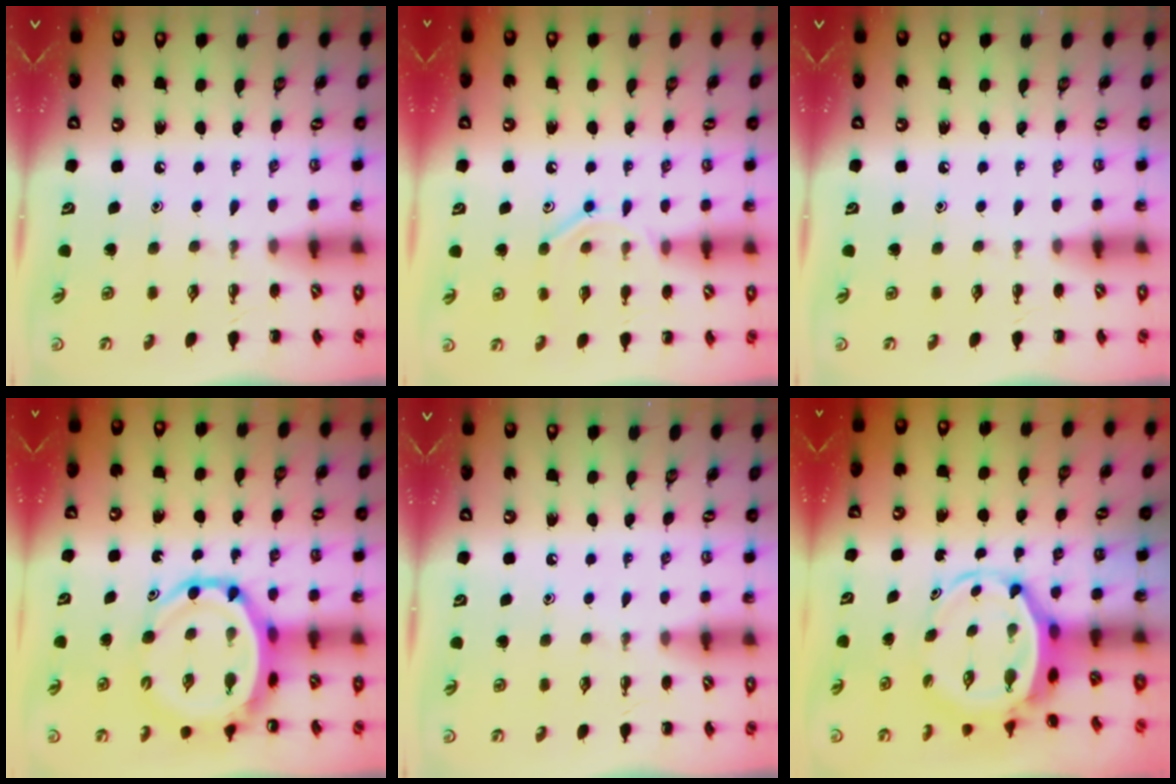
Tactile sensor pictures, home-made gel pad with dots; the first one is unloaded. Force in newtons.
{"total": 8.4, "press": 8.4, "slide": 1.0}
{"total": 0.0}
{"total": 9.6, "press": 9.2, "slide": 2.9}
{"total": 0.0}
{"total": 5.4, "press": 5.2, "slide": 1.2}